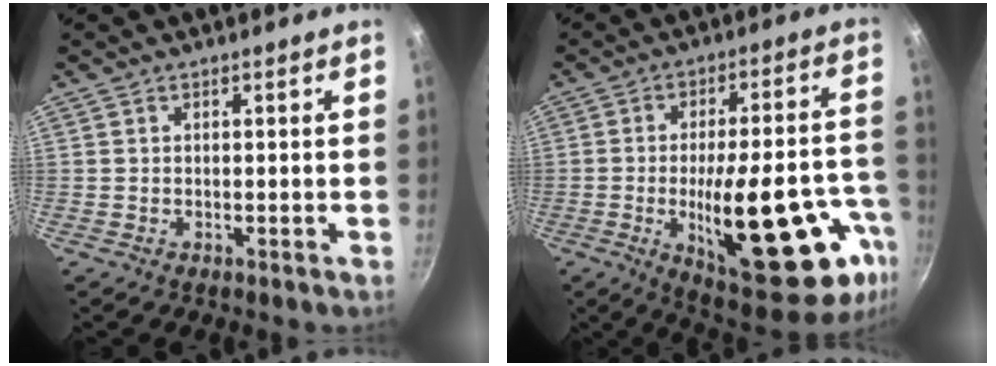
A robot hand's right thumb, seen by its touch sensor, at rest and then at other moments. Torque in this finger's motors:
{"motor_torque": [2.63, 2.38, 2.46, -0.31, 0.63]}